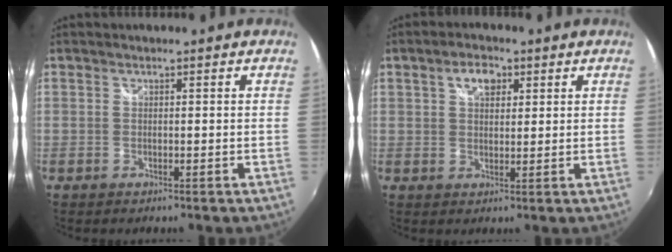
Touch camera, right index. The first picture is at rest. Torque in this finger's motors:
{"motor_torque": [0.02, 0.00, 0.16, 0.04]}